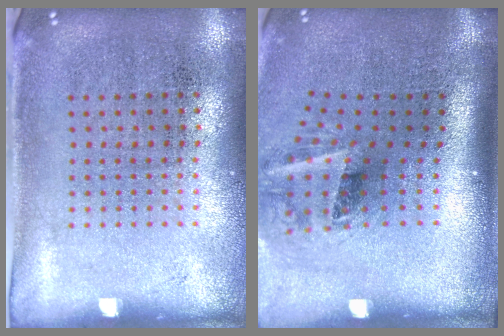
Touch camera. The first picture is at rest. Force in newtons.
{"total": 2.0, "press": 1.2, "slide": 1.6}